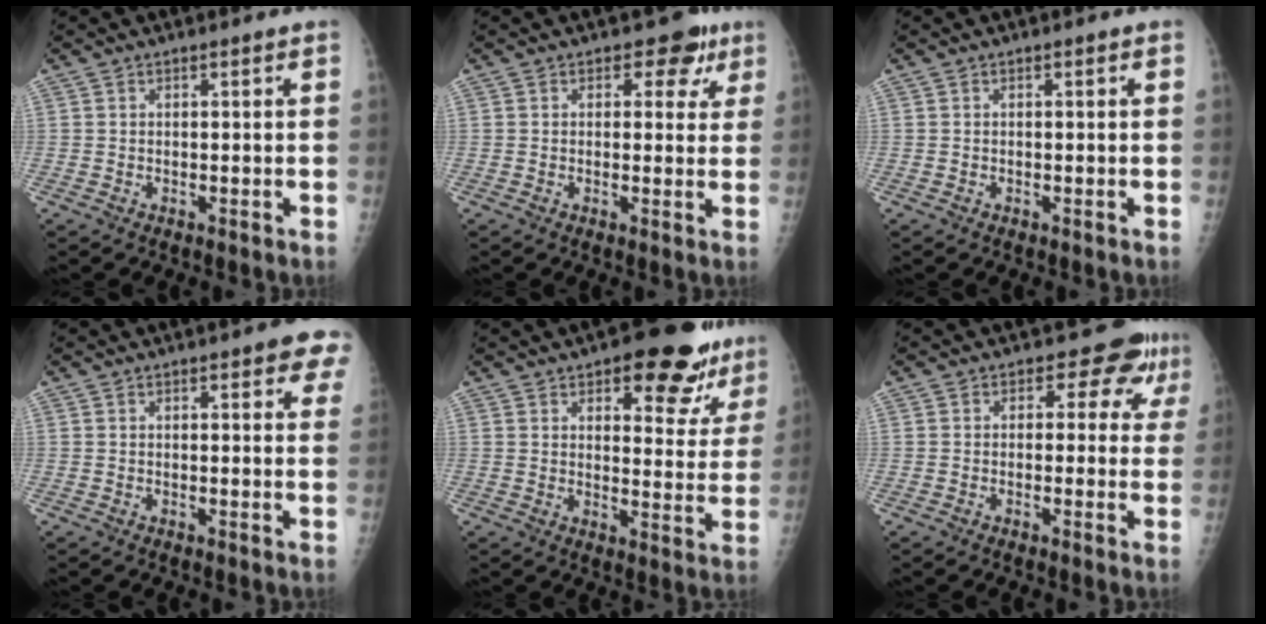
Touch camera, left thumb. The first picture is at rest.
{"total": 5.4, "force": [2.6, 3.9, 2.7], "torque": [0.013, -0.003, 0.023]}
{"total": 0.0}
{"total": 5.6, "force": [2.9, 1.9, 4.4], "torque": [-0.025, -0.006, 0.027]}
{"total": 14.8, "force": [9.4, 6.6, 9.4], "torque": [-0.055, -0.046, 0.118]}
{"total": 5.8, "force": [2.8, 4.2, 3.0], "torque": [0.005, -0.006, 0.017]}